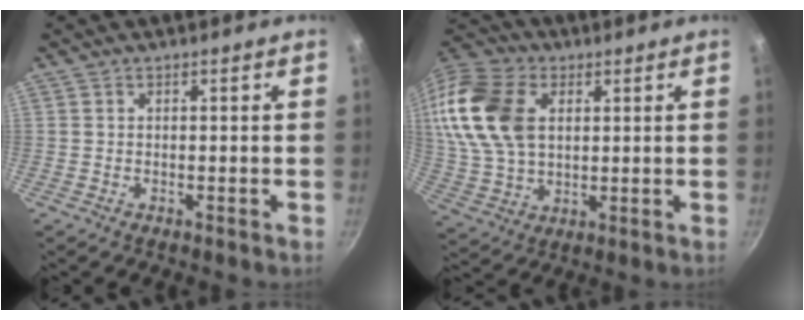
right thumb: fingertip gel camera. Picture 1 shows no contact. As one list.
[{"total": 20.0, "force": [4.6, 13.4, 14.0], "torque": [-0.281, 0.007, 0.088]}]